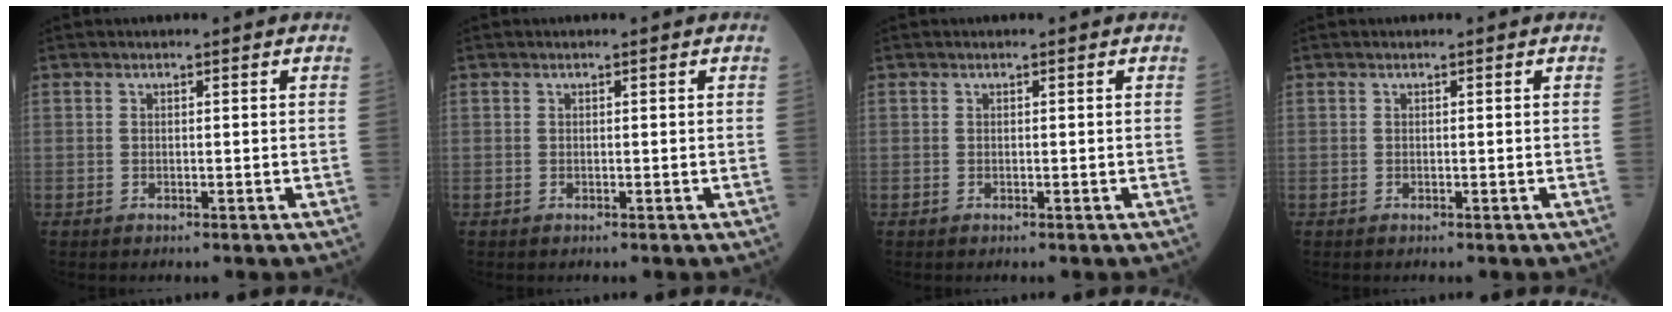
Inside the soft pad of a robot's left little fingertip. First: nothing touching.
{"total": 0.0}
{"total": 0.0}
{"total": 0.0}